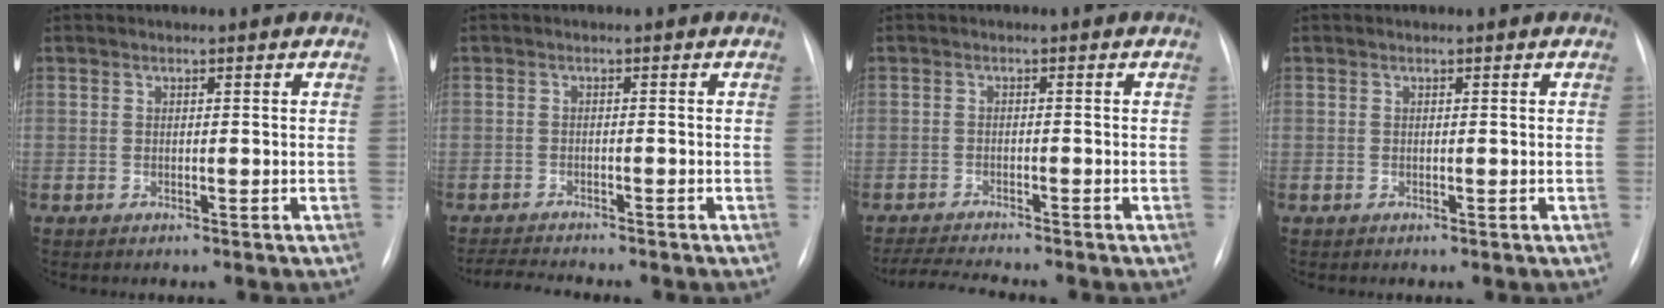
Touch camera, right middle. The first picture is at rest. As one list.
[{"total": 4.4, "force": [-4.2, -0.1, 1.2], "torque": [-0.022, -0.017, -0.068]}, {"total": 5.3, "force": [-4.9, -0.6, 1.8], "torque": [-0.033, -0.019, -0.083]}, {"total": 0.0}]